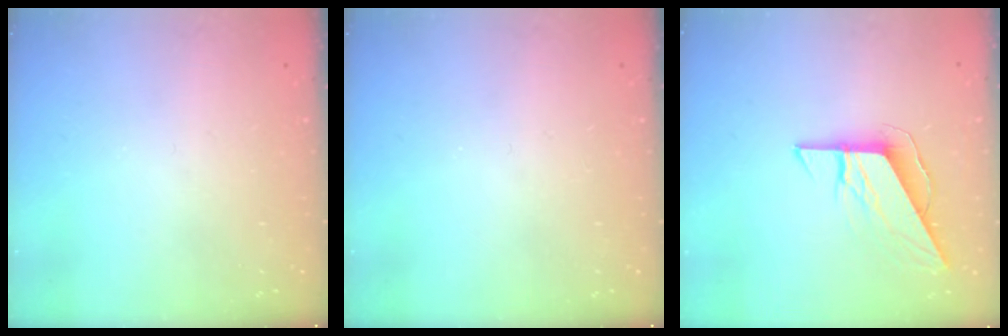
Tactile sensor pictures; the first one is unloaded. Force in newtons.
{"total": 0.0}
{"total": 8.0, "press": 8.0, "slide": 0.5}